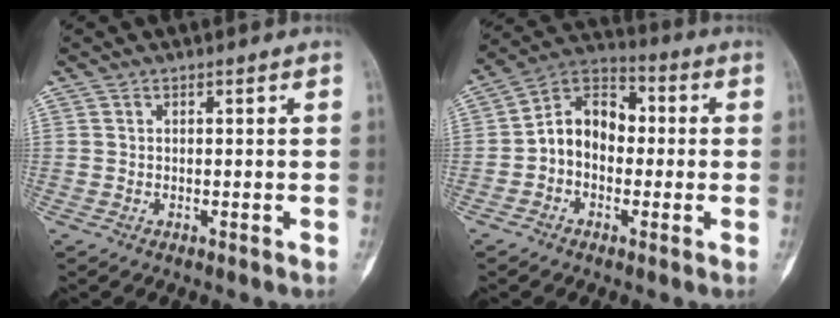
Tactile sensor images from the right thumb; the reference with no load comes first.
{"total": 10.4, "force": [-0.7, 7.7, 7.0], "torque": [-0.087, 0.038, -0.029]}